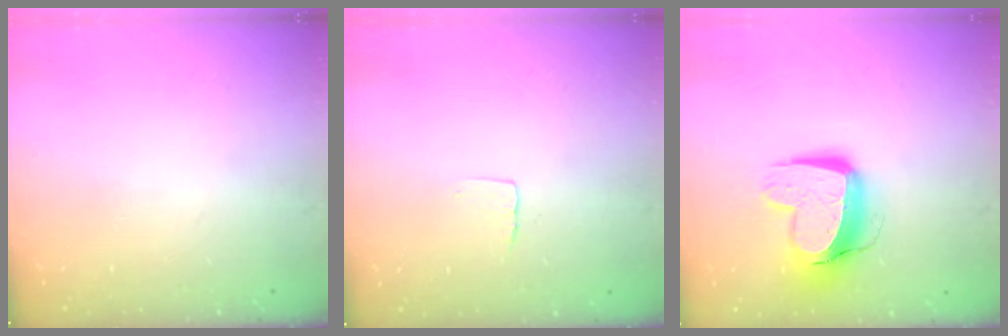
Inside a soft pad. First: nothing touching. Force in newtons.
{"total": 4.0, "press": 4.0, "slide": 0.2}
{"total": 14.0, "press": 14.0, "slide": 1.5}